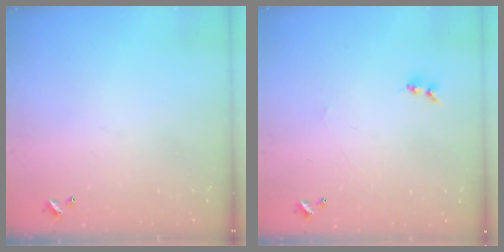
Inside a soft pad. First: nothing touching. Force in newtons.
{"total": 1.1, "press": 0.9, "slide": 0.5}